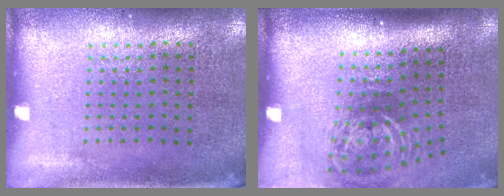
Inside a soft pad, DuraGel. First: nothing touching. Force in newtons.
{"total": 2.1, "press": 1.3, "slide": 1.7}